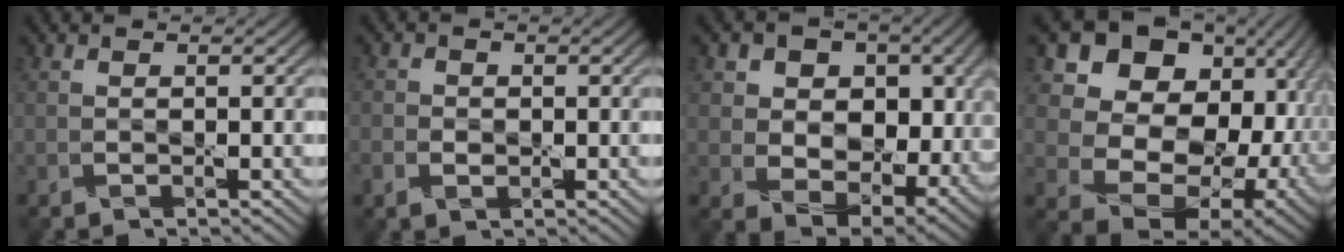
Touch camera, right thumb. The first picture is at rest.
{"total": 2.3, "force": [-0.6, 1.9, 1.2], "torque": [-0.028, -0.005, -0.013]}
{"total": 13.2, "force": [2.8, 9.7, 8.4], "torque": [-0.153, -0.006, 0.052]}
{"total": 17.2, "force": [2.9, 13.1, 10.7], "torque": [-0.194, -0.020, 0.085]}